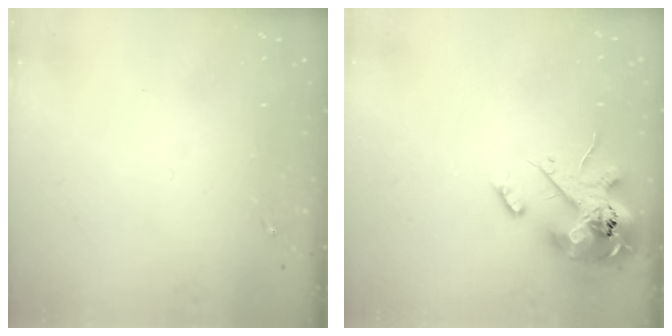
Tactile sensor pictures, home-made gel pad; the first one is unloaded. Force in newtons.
{"total": 14.9, "press": 14.7, "slide": 2.6}